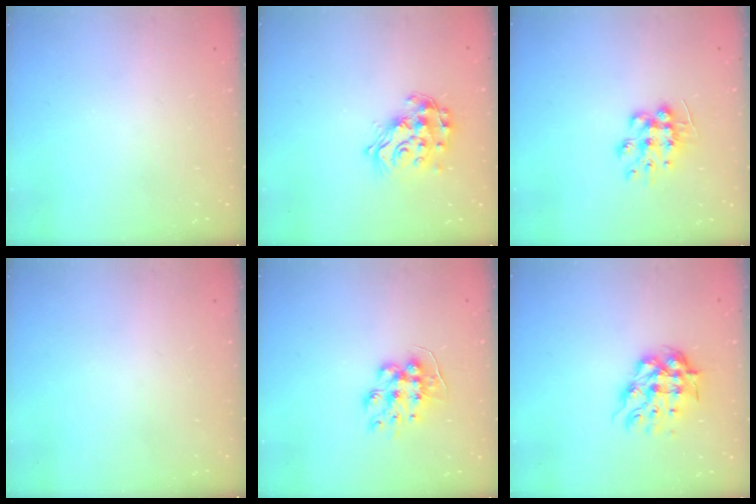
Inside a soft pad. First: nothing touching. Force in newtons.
{"total": 16.4, "press": 16.4, "slide": 1.0}
{"total": 9.3, "press": 9.3, "slide": 0.1}
{"total": 0.0}
{"total": 10.0, "press": 10.0, "slide": 0.3}
{"total": 9.3, "press": 9.3, "slide": 1.2}